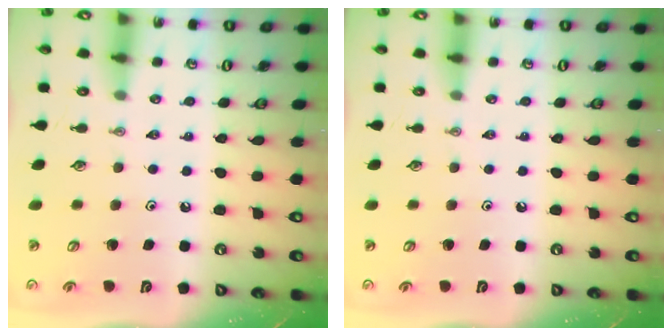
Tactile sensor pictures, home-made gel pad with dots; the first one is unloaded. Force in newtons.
{"total": 0.0}